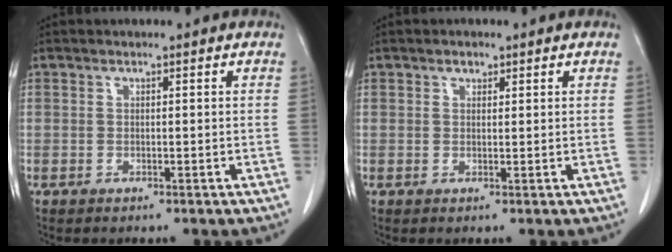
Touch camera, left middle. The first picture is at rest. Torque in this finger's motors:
{"motor_torque": [0.55, -0.36, -0.03, 0.00]}